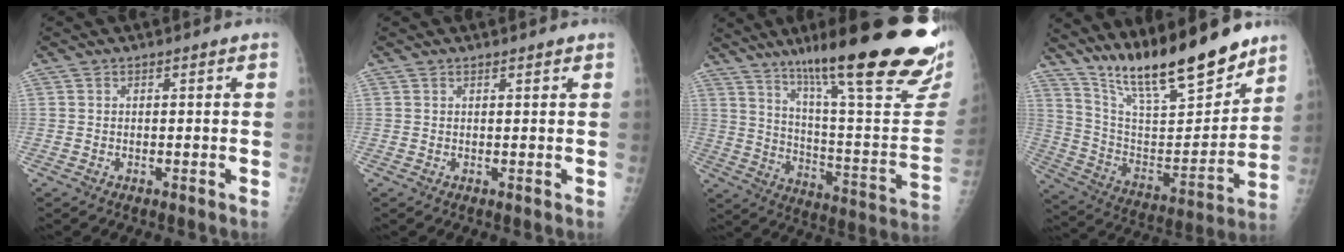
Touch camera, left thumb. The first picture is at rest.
{"total": 0.8, "force": [0.7, 0.2, 0.5], "torque": [-0.006, -0.003, 0.010]}
{"total": 32.7, "force": [21.4, 5.8, 24.1], "torque": [-0.292, -0.077, 0.313]}
{"total": 21.4, "force": [17.3, 4.7, 11.7], "torque": [-0.161, -0.100, 0.304]}